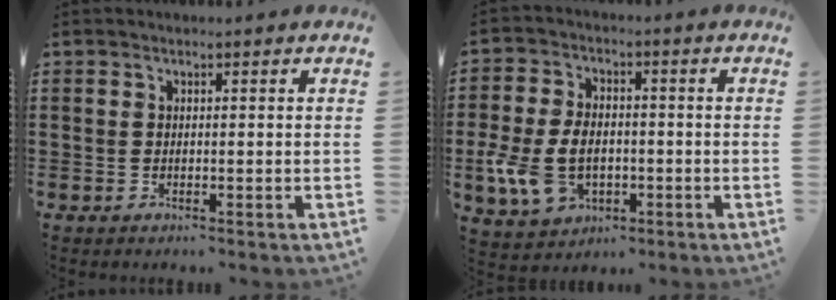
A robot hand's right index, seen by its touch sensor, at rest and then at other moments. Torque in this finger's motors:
{"motor_torque": [1.35, 0.79, 0.64, 0.21]}